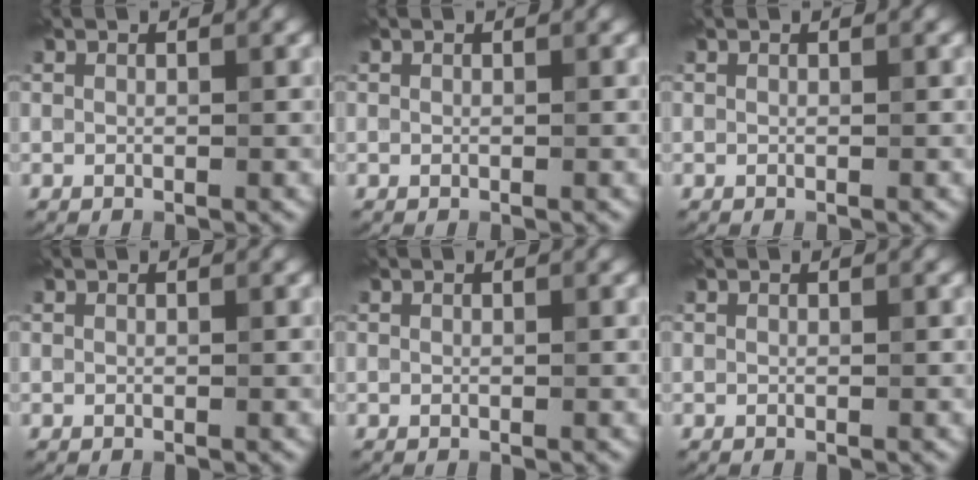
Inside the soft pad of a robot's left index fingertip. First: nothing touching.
{"total": 0.0}
{"total": 0.0}
{"total": 0.0}
{"total": 0.0}
{"total": 0.0}